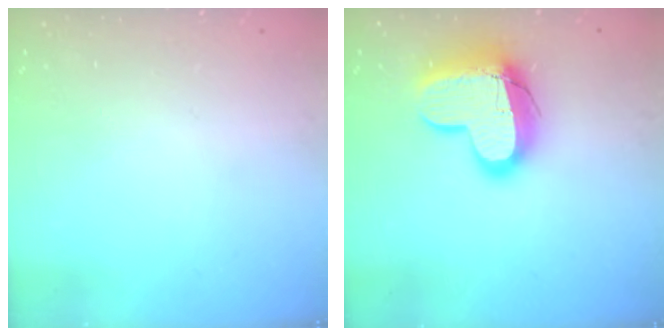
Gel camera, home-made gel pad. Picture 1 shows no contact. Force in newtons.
{"total": 15.2, "press": 15.2, "slide": 1.4}